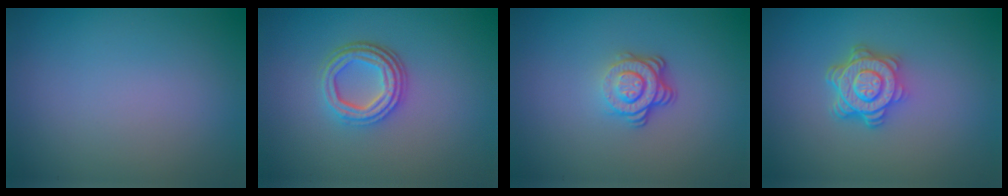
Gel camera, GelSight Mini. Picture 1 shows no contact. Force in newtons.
{"total": 4.2, "press": 3.1, "slide": 2.7}
{"total": 3.9, "press": 2.7, "slide": 2.8}
{"total": 4.6, "press": 3.4, "slide": 3.1}